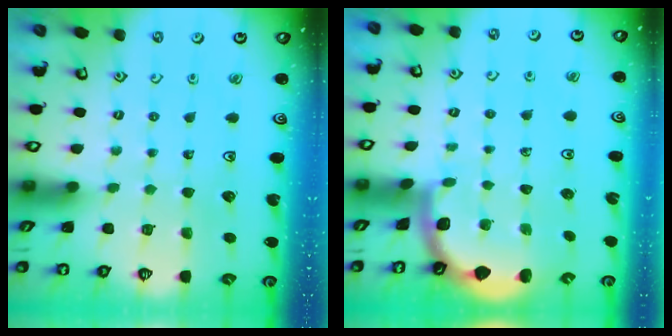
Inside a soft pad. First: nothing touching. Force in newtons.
{"total": 1.8, "press": 1.8, "slide": 0.1}